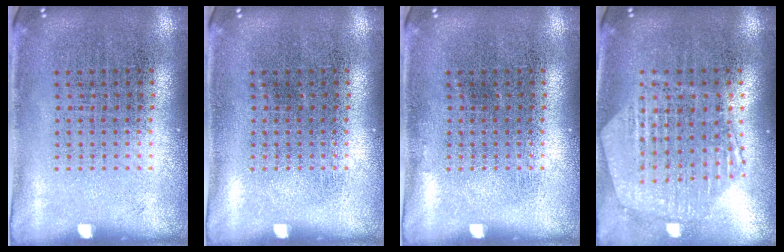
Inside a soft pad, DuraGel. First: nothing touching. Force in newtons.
{"total": 0.0}
{"total": 0.0}
{"total": 1.2, "press": 1.2, "slide": 0.1}